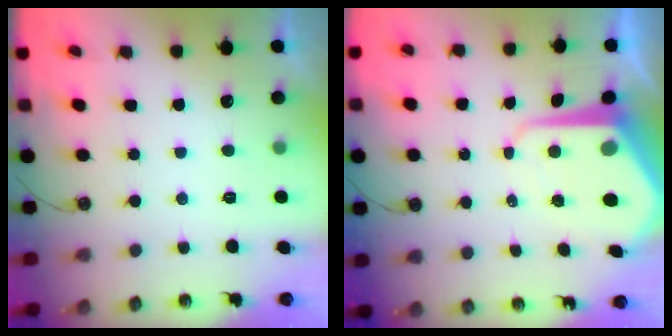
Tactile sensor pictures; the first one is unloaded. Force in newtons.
{"total": 10.6, "press": 10.6, "slide": 1.1}